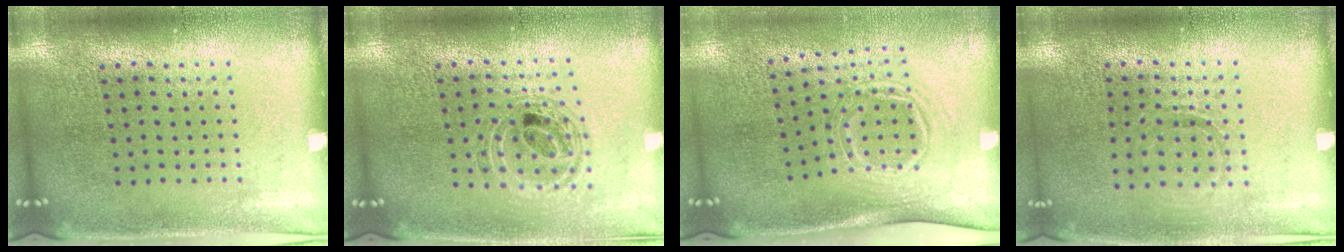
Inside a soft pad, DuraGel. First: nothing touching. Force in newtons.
{"total": 0.5, "press": 0.5, "slide": 0.1}
{"total": 1.7, "press": 1.2, "slide": 1.2}
{"total": 0.8, "press": 0.8, "slide": 0.3}